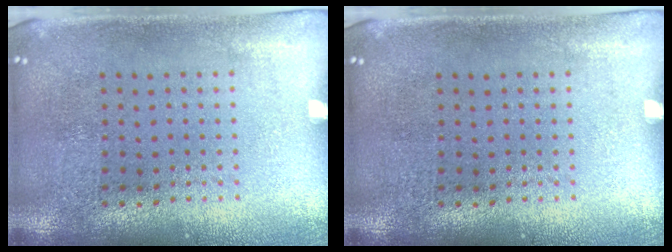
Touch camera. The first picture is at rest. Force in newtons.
{"total": 0.0}